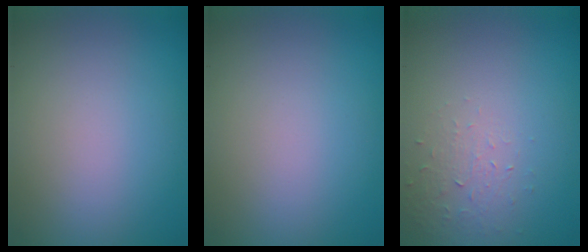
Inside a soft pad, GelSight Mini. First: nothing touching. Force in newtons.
{"total": 0.0}
{"total": 1.3, "press": 0.6, "slide": 1.2}